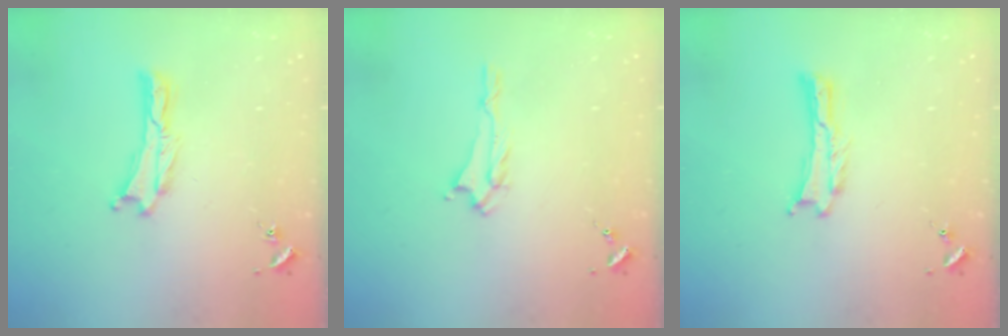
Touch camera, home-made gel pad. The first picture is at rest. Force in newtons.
{"total": 1.4, "press": 1.3, "slide": 0.2}
{"total": 0.0}